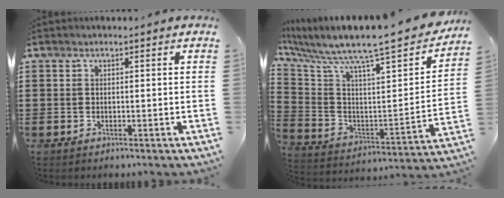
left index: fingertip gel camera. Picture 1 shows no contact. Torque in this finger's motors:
{"motor_torque": [0.68, -0.28, 1.05, 0.21]}